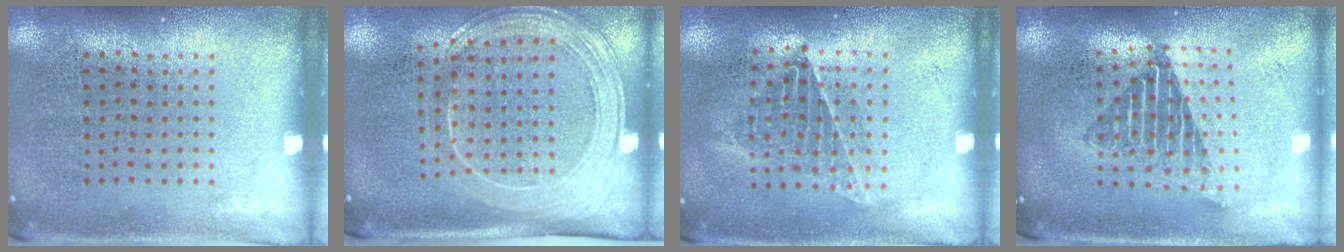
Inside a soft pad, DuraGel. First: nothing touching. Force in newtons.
{"total": 2.1, "press": 1.9, "slide": 1.0}
{"total": 1.0, "press": 1.0, "slide": 0.1}
{"total": 1.6, "press": 1.3, "slide": 0.9}